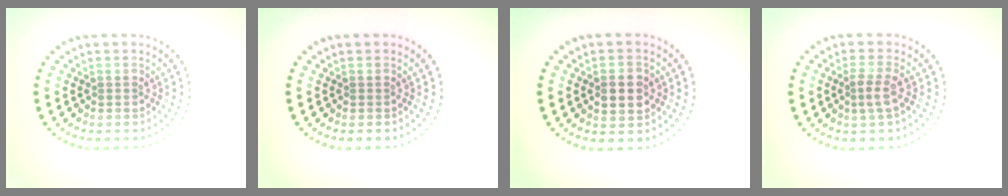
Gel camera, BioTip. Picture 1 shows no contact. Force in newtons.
{"total": 0.0}
{"total": 2.8, "press": 2.8, "slide": 0.1}
{"total": 1.9, "press": 1.6, "slide": 1.1}